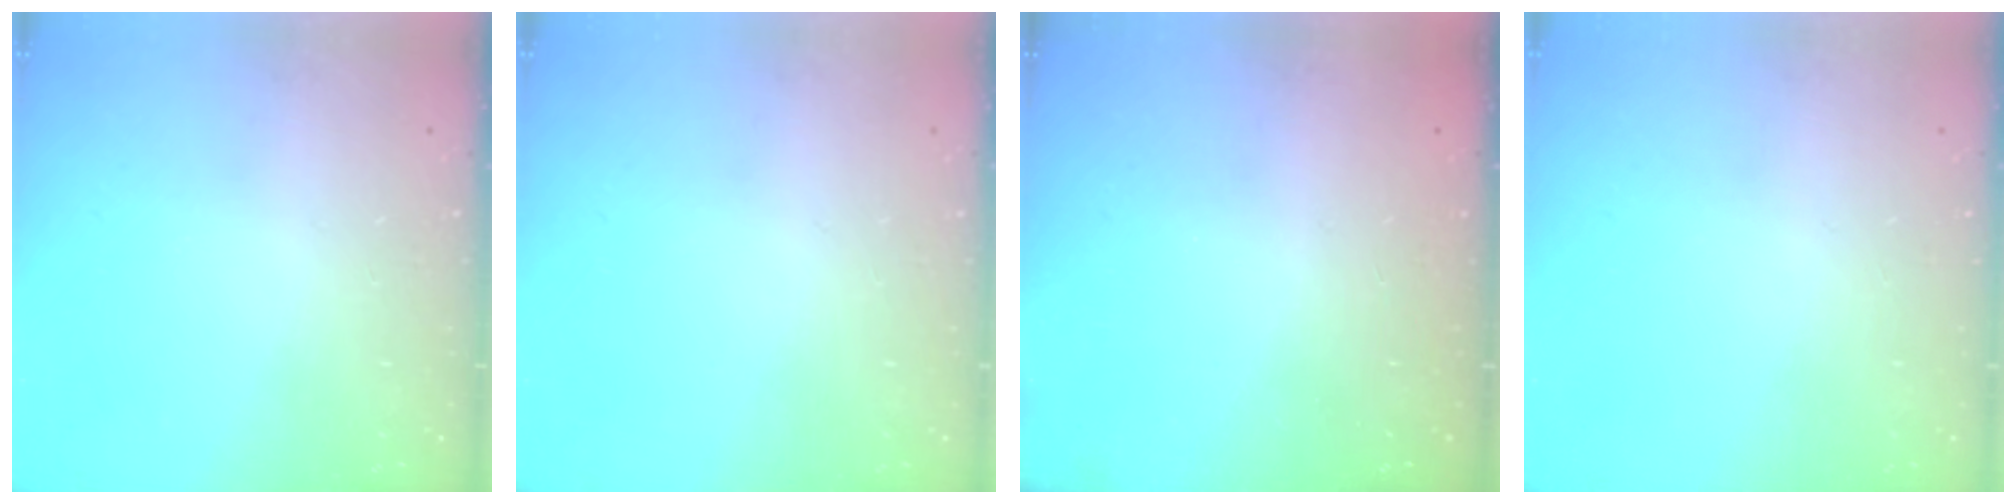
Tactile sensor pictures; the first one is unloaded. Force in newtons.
{"total": 0.0}
{"total": 2.3, "press": 2.2, "slide": 0.7}
{"total": 0.0}